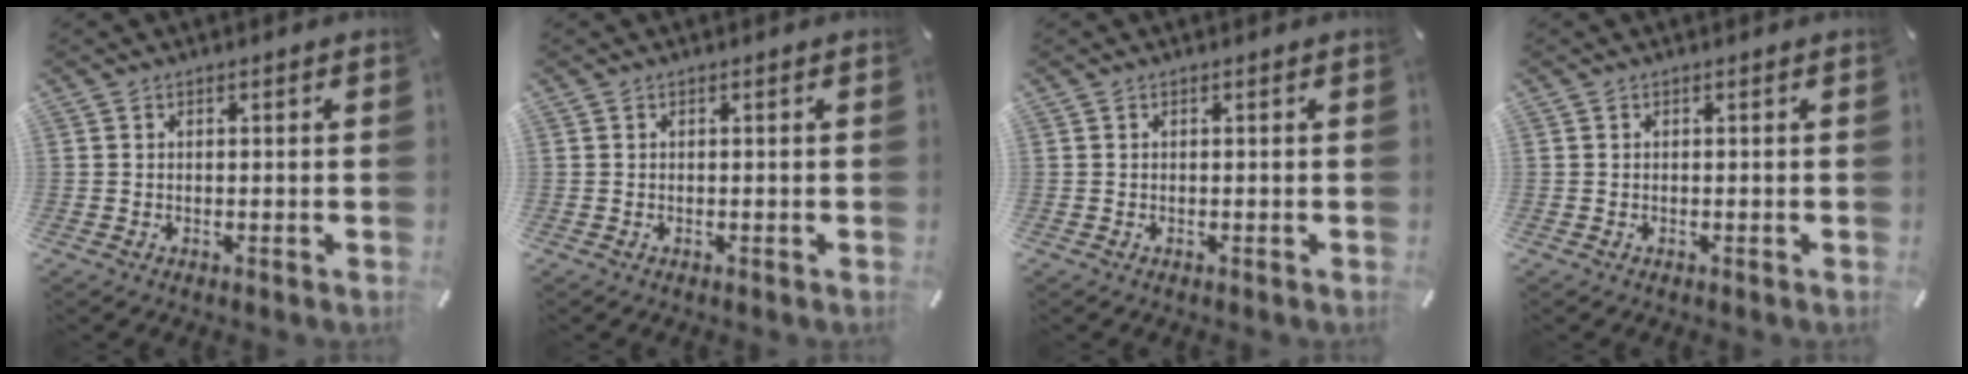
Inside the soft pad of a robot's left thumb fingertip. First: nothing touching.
{"total": 0.0}
{"total": 0.0}
{"total": 0.0}